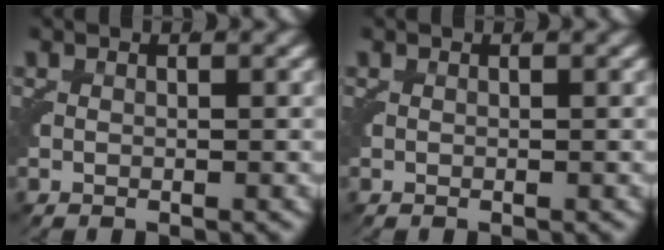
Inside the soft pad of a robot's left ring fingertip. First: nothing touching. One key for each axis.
{"total": 0.0}